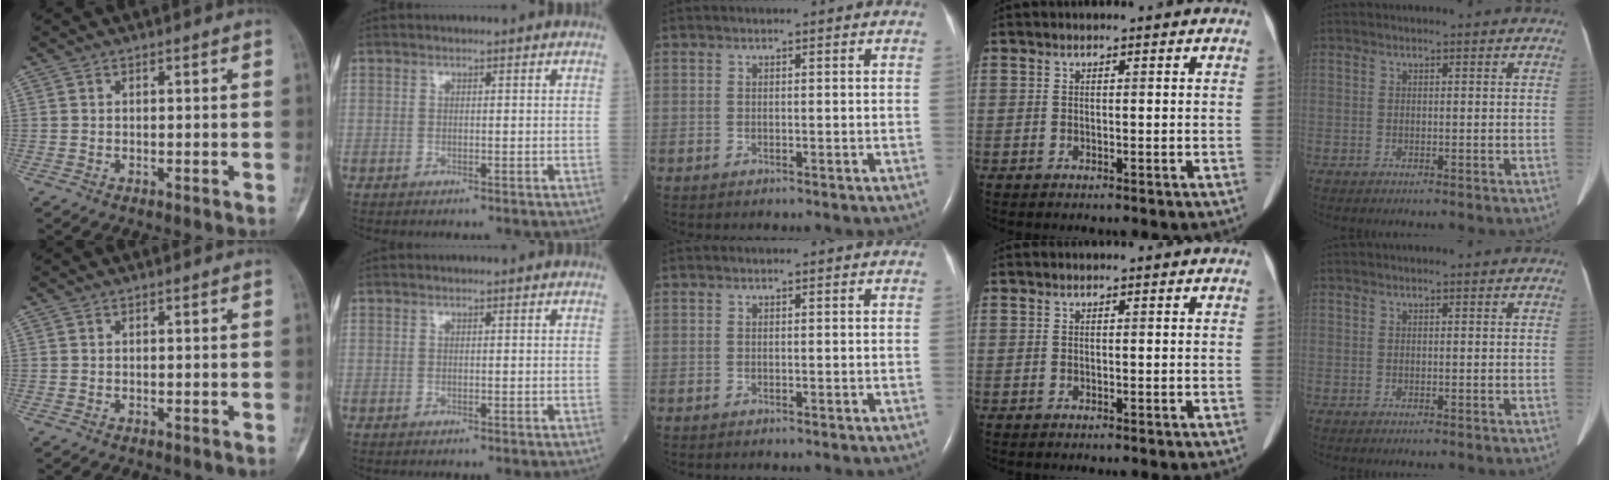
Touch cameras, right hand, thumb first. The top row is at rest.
{}